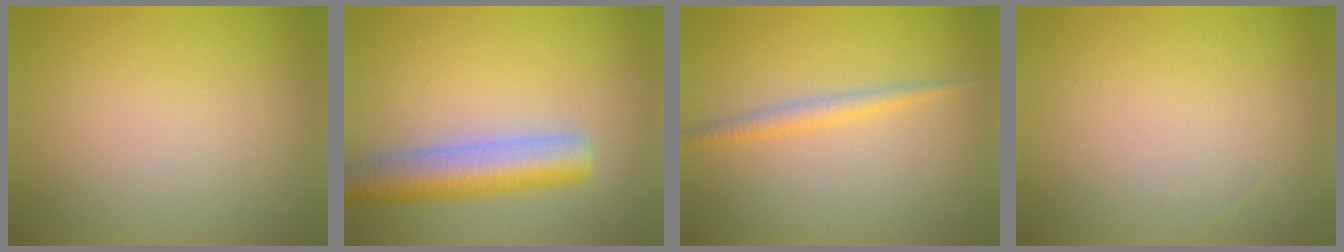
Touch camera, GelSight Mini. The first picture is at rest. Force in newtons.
{"total": 6.0, "press": 6.0, "slide": 0.5}
{"total": 1.7, "press": 1.7, "slide": 0.1}
{"total": 0.0}